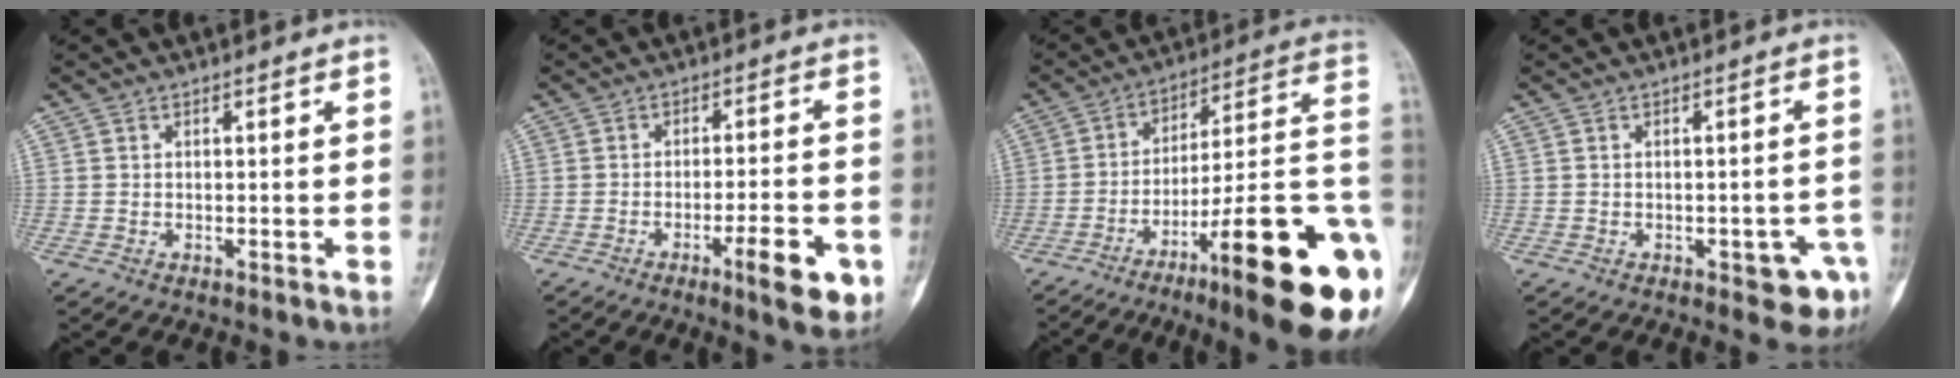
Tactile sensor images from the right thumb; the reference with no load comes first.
{"total": 8.9, "force": [-3.9, 1.9, 7.8], "torque": [-0.104, 0.012, -0.050]}
{"total": 26.4, "force": [-9.6, 4.9, 24.1], "torque": [-0.262, 0.053, -0.136]}
{"total": 6.0, "force": [-2.6, 2.6, 4.8], "torque": [-0.040, 0.015, -0.024]}